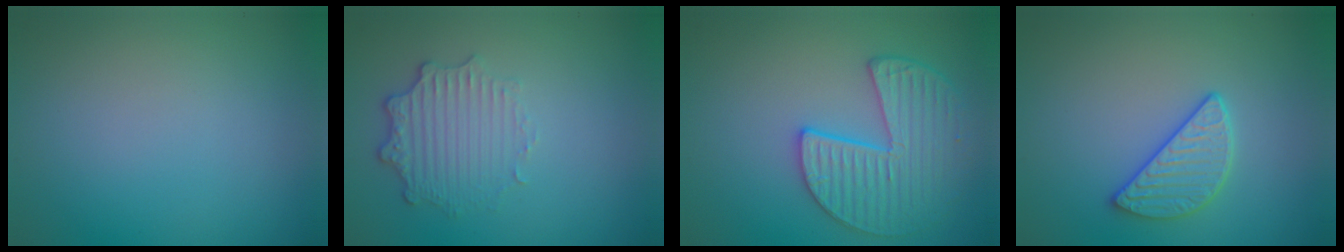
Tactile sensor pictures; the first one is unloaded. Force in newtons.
{"total": 3.4, "press": 2.7, "slide": 2.1}
{"total": 4.2, "press": 4.1, "slide": 1.0}
{"total": 2.9, "press": 2.6, "slide": 1.1}